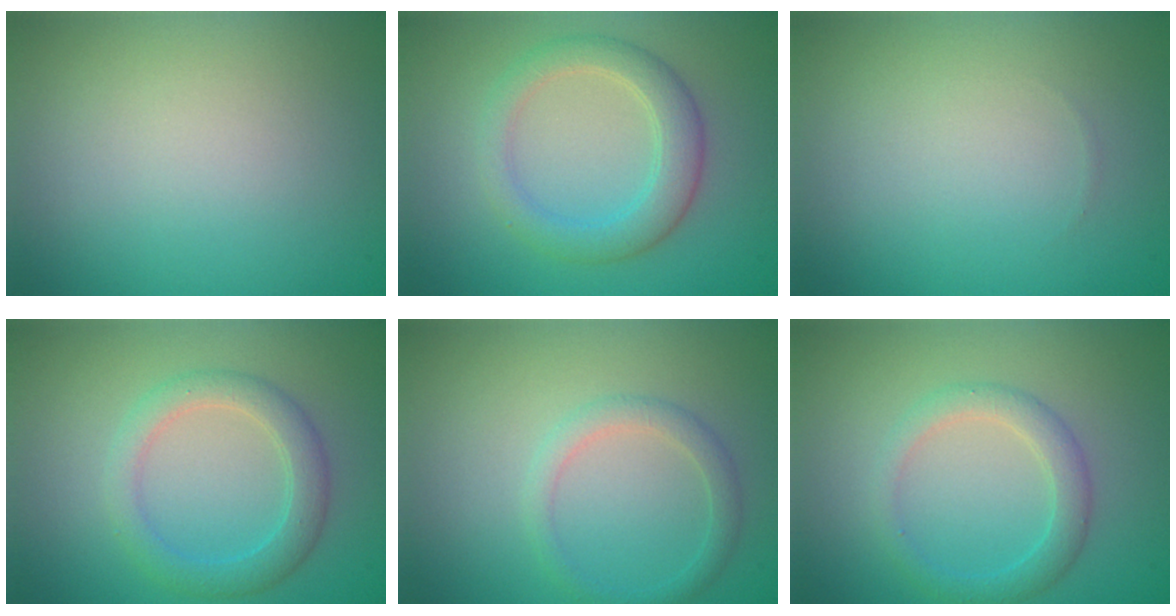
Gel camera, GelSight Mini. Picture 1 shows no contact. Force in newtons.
{"total": 3.6, "press": 3.6, "slide": 0.1}
{"total": 0.0}
{"total": 3.1, "press": 3.1, "slide": 0.1}
{"total": 1.9, "press": 1.9, "slide": 0.1}
{"total": 2.6, "press": 2.6, "slide": 0.0}